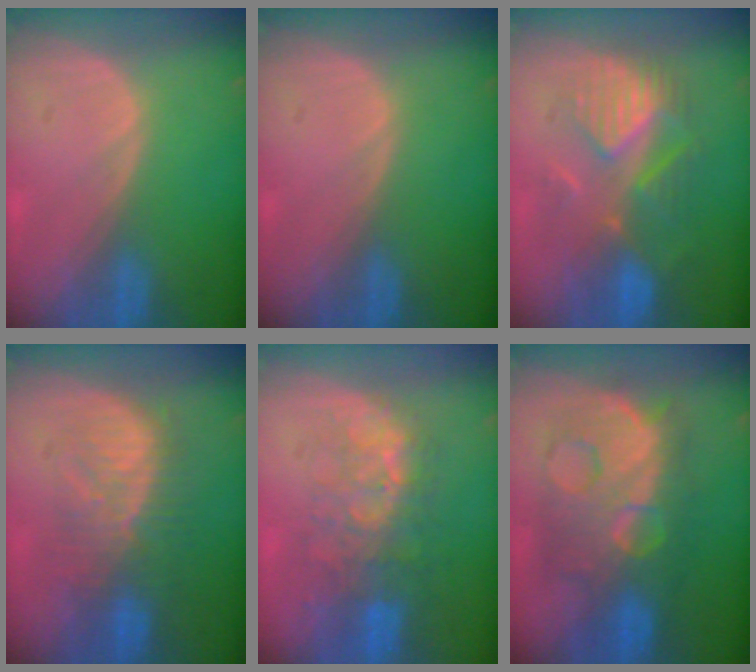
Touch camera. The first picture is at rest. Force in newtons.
{"total": 0.0}
{"total": 8.5, "press": 8.5, "slide": 0.8}
{"total": 8.9, "press": 8.5, "slide": 2.4}
{"total": 9.9, "press": 8.6, "slide": 4.9}
{"total": 12.4, "press": 12.3, "slide": 1.2}